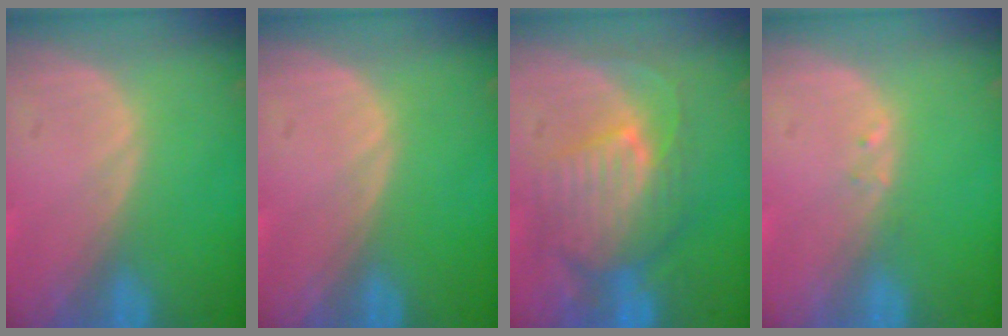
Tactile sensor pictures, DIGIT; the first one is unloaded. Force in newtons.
{"total": 0.0}
{"total": 9.1, "press": 8.7, "slide": 2.6}
{"total": 0.6, "press": 0.6, "slide": 0.1}